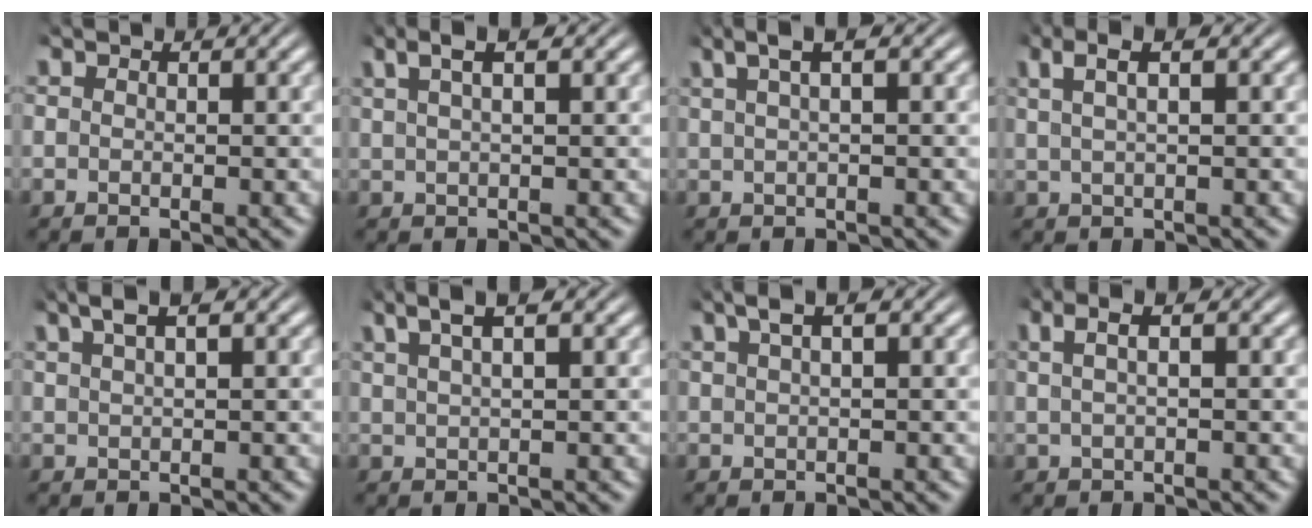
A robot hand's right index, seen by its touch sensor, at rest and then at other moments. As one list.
[{"total": 3.4, "force": [2.0, 1.0, 2.6], "torque": [-0.041, 0.019, 0.026]}, {"total": 3.8, "force": [2.2, 1.1, 2.9], "torque": [-0.042, 0.025, 0.026]}, {"total": 3.5, "force": [1.6, 1.4, 2.8], "torque": [-0.045, 0.019, 0.020]}, {"total": 3.2, "force": [2.2, 0.7, 2.3], "torque": [-0.040, 0.017, 0.032]}, {"total": 3.8, "force": [2.6, 0.9, 2.7], "torque": [-0.045, 0.019, 0.037]}, {"total": 3.1, "force": [1.8, 0.9, 2.3], "torque": [-0.039, 0.018, 0.025]}, {"total": 3.0, "force": [1.0, 1.4, 2.5], "torque": [-0.040, 0.018, 0.009]}]